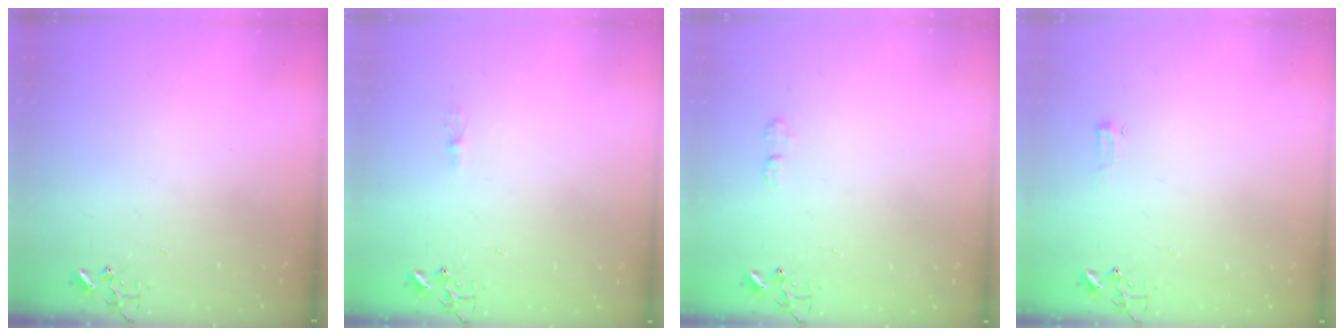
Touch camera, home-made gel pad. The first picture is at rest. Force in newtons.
{"total": 4.7, "press": 4.6, "slide": 0.6}
{"total": 6.4, "press": 6.4, "slide": 0.9}
{"total": 4.1, "press": 4.1, "slide": 0.6}